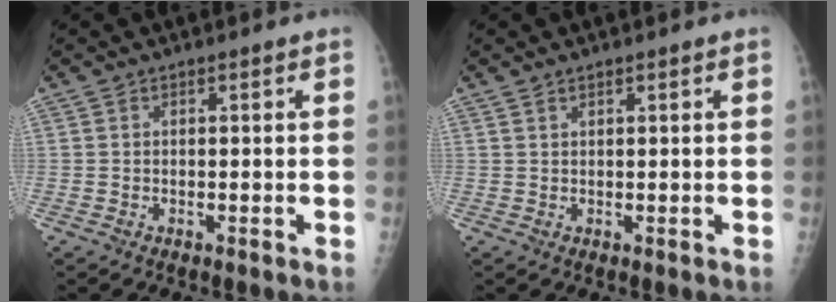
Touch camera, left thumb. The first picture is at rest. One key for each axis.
{"total": 0.6, "fx": 0.6, "fy": 0.2, "fz": 0.1, "tx": -0.003, "ty": -0.004, "tz": 0.011}